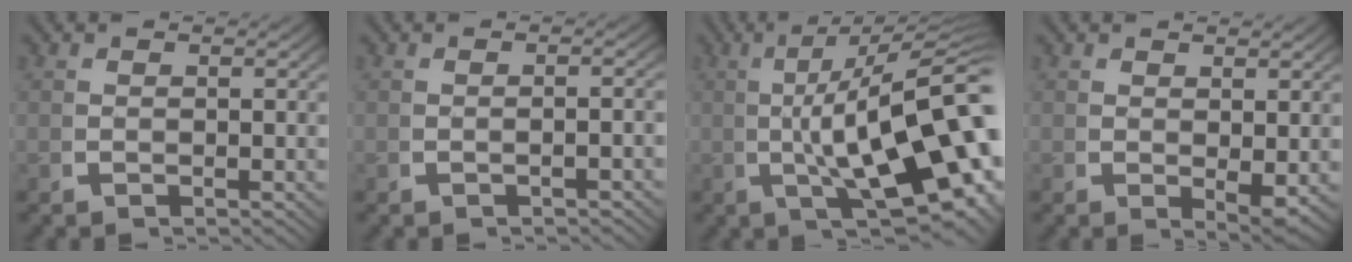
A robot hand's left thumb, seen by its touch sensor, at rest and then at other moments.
{"total": 1.2, "force": [-0.8, 0.2, 0.9], "torque": [-0.020, 0.007, -0.013]}
{"total": 16.6, "force": [-0.3, 7.6, 14.7], "torque": [-0.216, -0.021, 0.010]}
{"total": 2.3, "force": [0.6, 0.9, 2.0], "torque": [-0.027, -0.009, 0.016]}